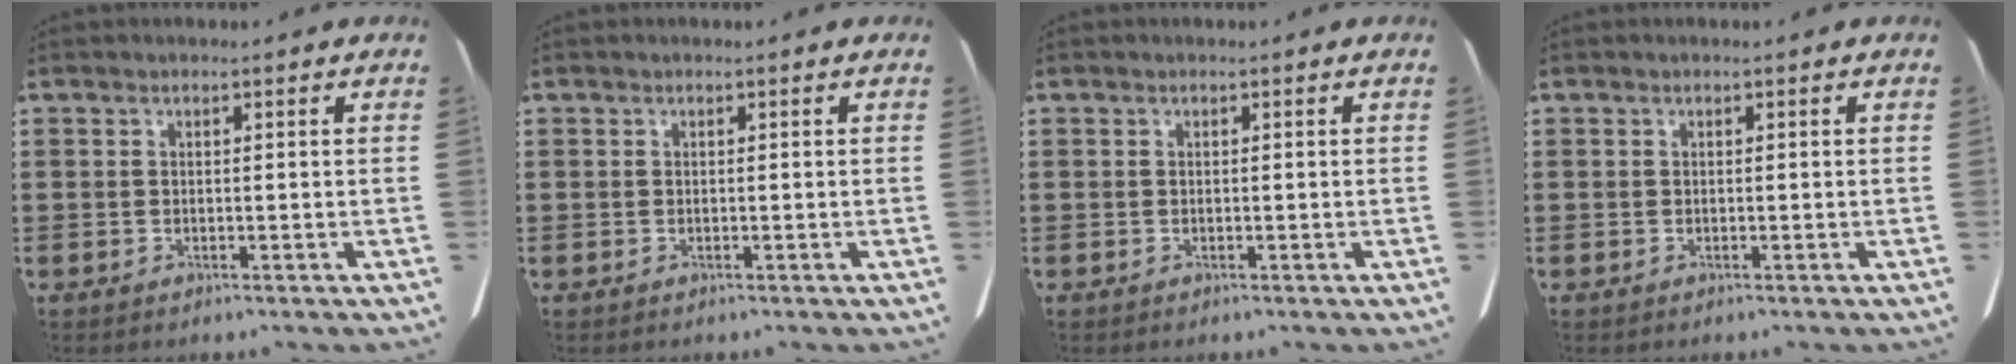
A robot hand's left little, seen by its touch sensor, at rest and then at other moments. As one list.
[{"total": 0.0}, {"total": 0.0}, {"total": 0.0}]